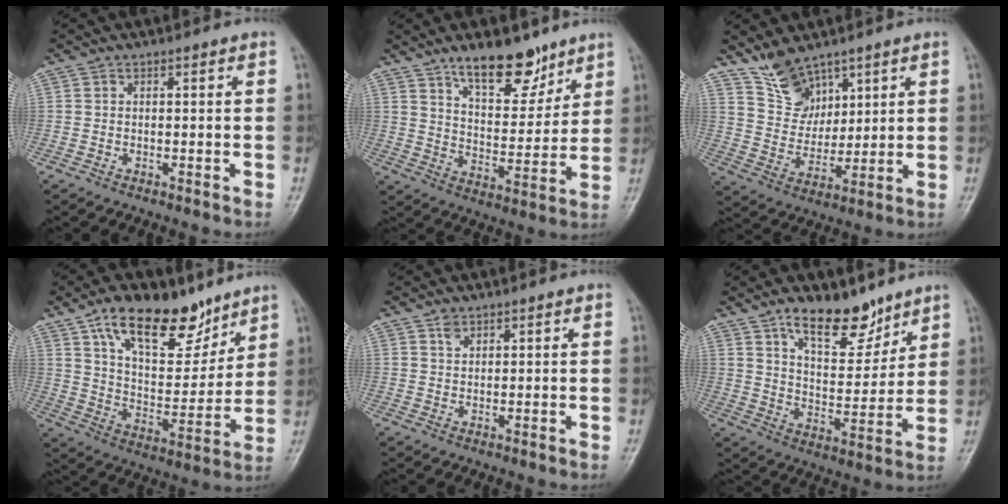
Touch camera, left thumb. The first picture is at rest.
{"total": 12.8, "force": [9.2, 5.5, 7.0], "torque": [-0.071, -0.068, 0.155]}
{"total": 8.5, "force": [6.5, 4.9, 2.5], "torque": [-0.018, -0.047, 0.136]}
{"total": 19.5, "force": [12.4, 9.4, 11.8], "torque": [-0.141, -0.062, 0.214]}
{"total": 1.7, "force": [1.1, 1.0, 0.7], "torque": [-0.004, -0.005, 0.021]}
{"total": 12.5, "force": [8.9, 5.6, 6.8], "torque": [-0.074, -0.067, 0.154]}